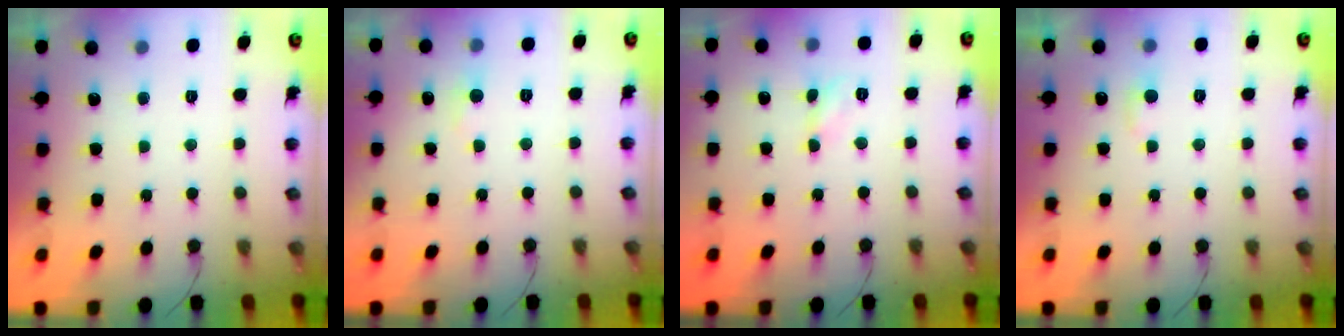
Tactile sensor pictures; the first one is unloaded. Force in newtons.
{"total": 4.6, "press": 4.6, "slide": 0.7}
{"total": 2.9, "press": 2.9, "slide": 0.4}
{"total": 3.3, "press": 3.3, "slide": 0.4}